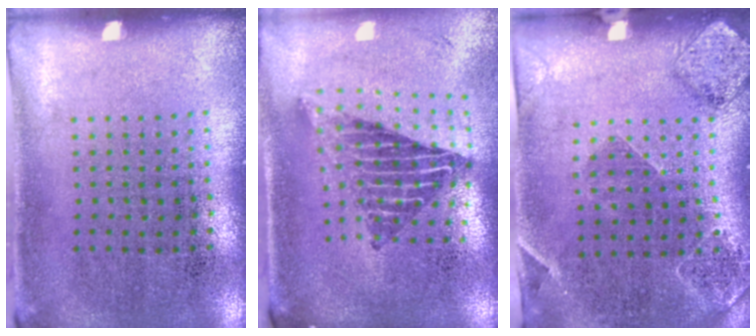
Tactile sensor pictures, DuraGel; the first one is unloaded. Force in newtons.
{"total": 2.3, "press": 1.6, "slide": 1.6}
{"total": 1.6, "press": 1.5, "slide": 0.3}